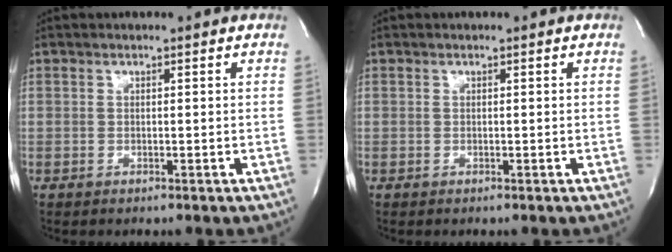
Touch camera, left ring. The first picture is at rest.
{"total": 0.0}